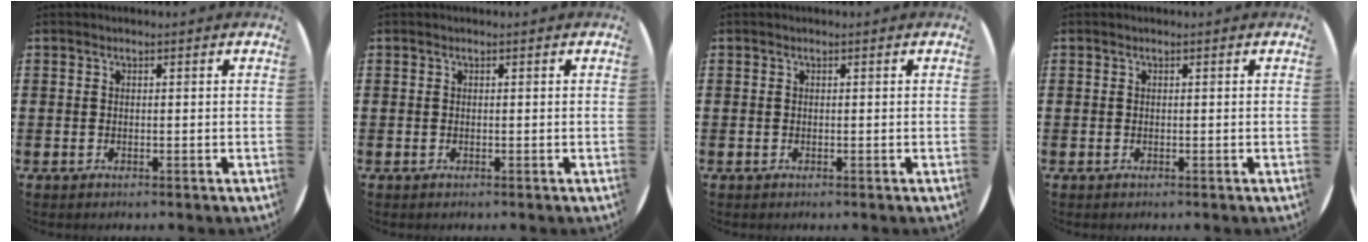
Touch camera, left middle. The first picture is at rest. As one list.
[{"total": 0.0}, {"total": 0.0}, {"total": 0.0}]